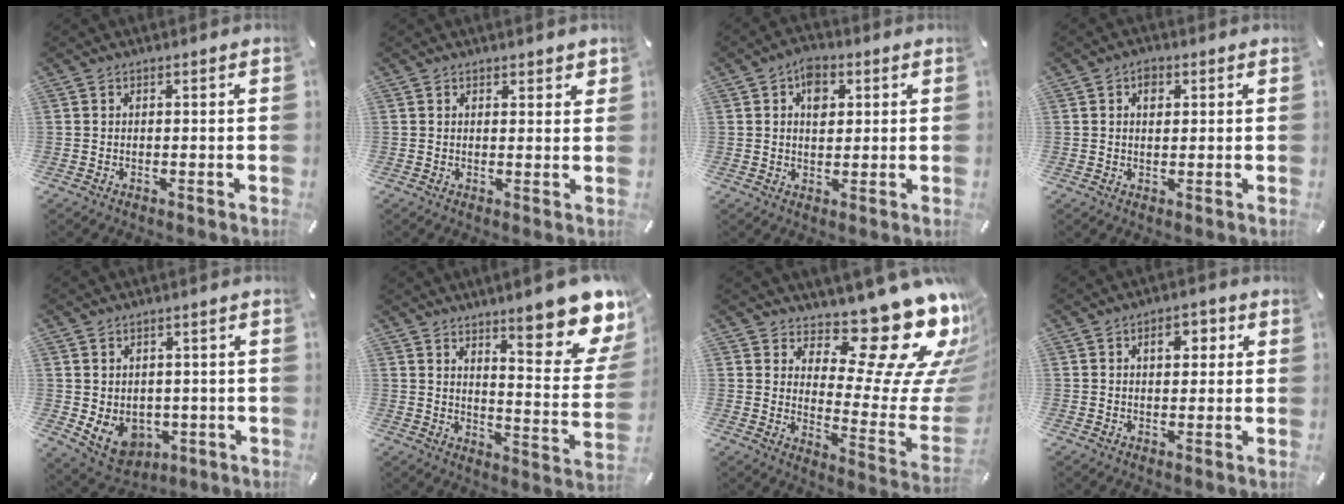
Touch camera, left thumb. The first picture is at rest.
{"total": 1.6, "force": [1.3, 0.9, 0.6], "torque": [0.002, -0.005, 0.021]}
{"total": 5.8, "force": [1.7, 4.1, 3.8], "torque": [-0.050, -0.002, 0.024]}
{"total": 2.7, "force": [0.8, 1.8, 1.8], "torque": [-0.024, 0.001, 0.009]}
{"total": 7.3, "force": [-1.1, 6.4, 3.3], "torque": [-0.064, -0.006, -0.019]}
{"total": 16.2, "force": [11.6, 4.4, 10.4], "torque": [-0.133, -0.093, 0.189]}
{"total": 22.1, "force": [15.8, 8.0, 13.3], "torque": [-0.153, -0.132, 0.250]}
{"total": 4.8, "force": [1.3, 2.9, 3.6], "torque": [-0.036, -0.006, 0.011]}